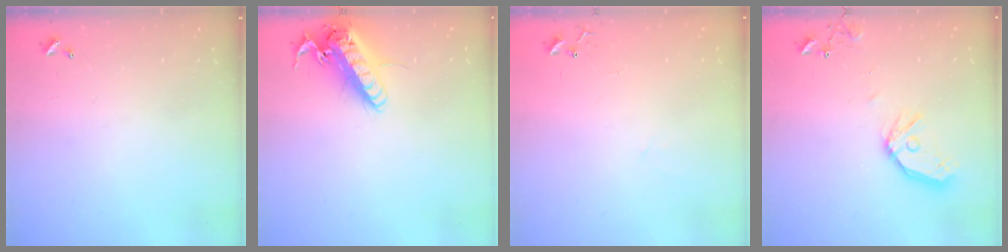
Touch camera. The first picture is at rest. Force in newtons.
{"total": 17.4, "press": 17.1, "slide": 3.3}
{"total": 4.6, "press": 4.5, "slide": 0.6}
{"total": 12.8, "press": 12.7, "slide": 1.8}